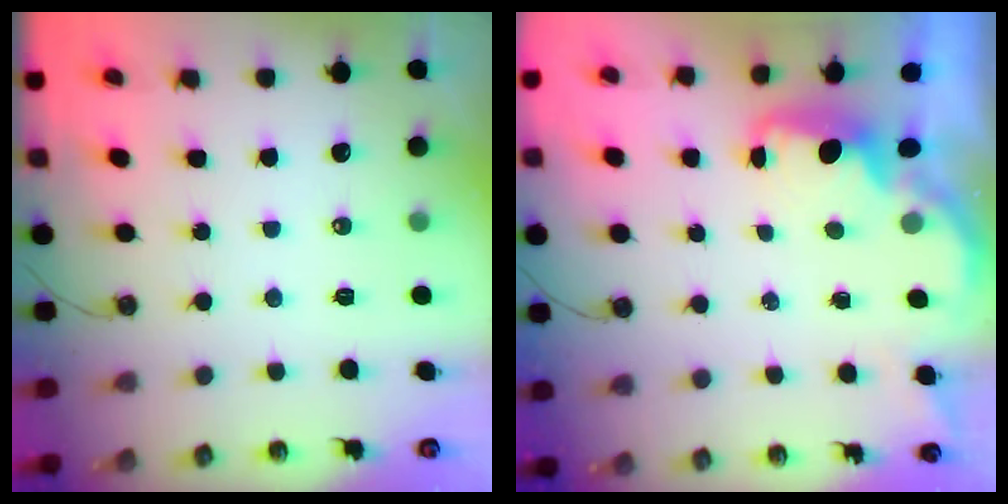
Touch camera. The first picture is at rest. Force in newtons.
{"total": 1.6, "press": 1.4, "slide": 0.7}